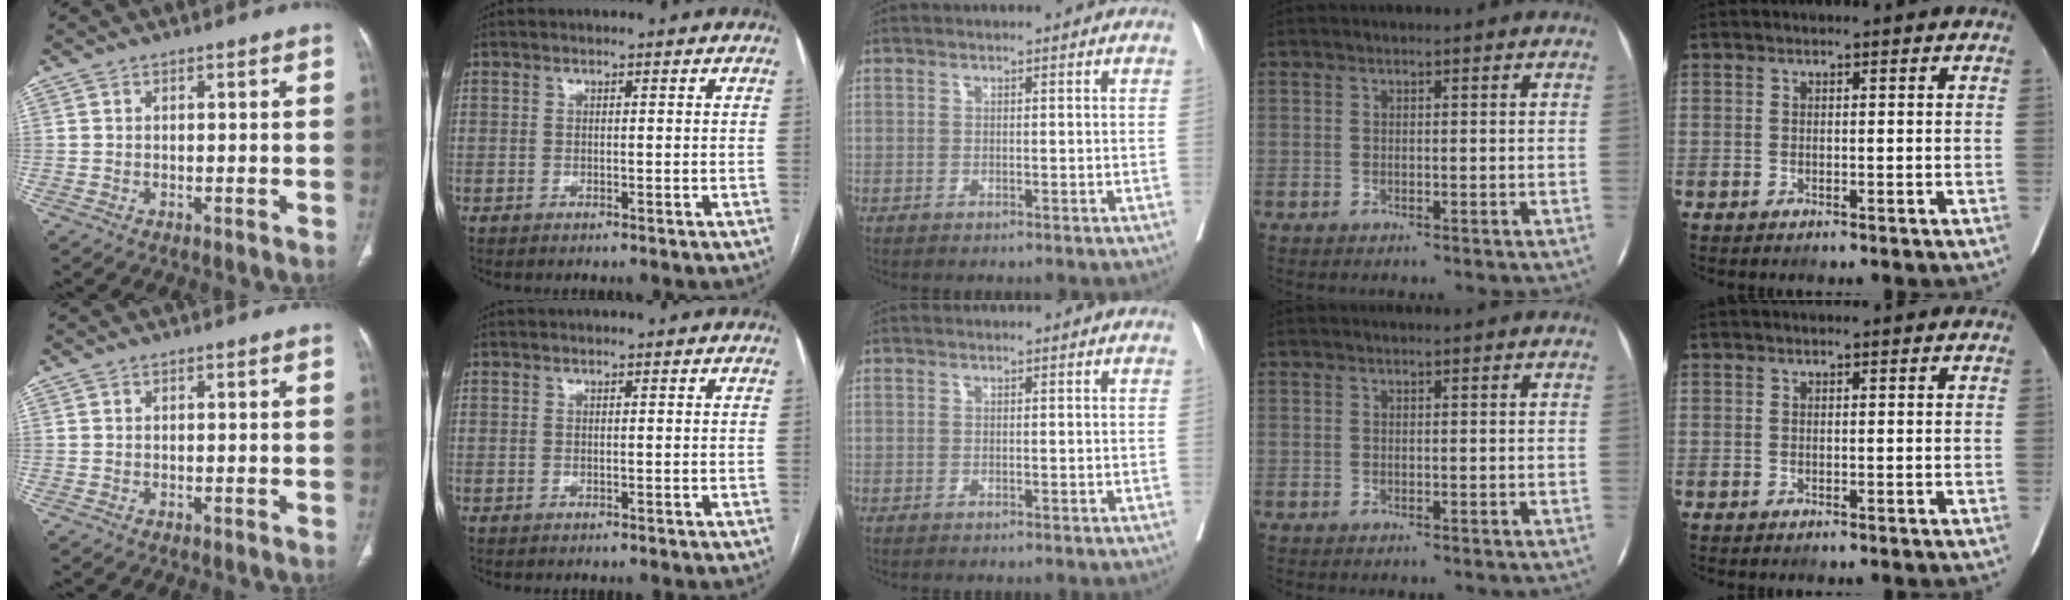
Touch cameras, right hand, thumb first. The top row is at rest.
{}